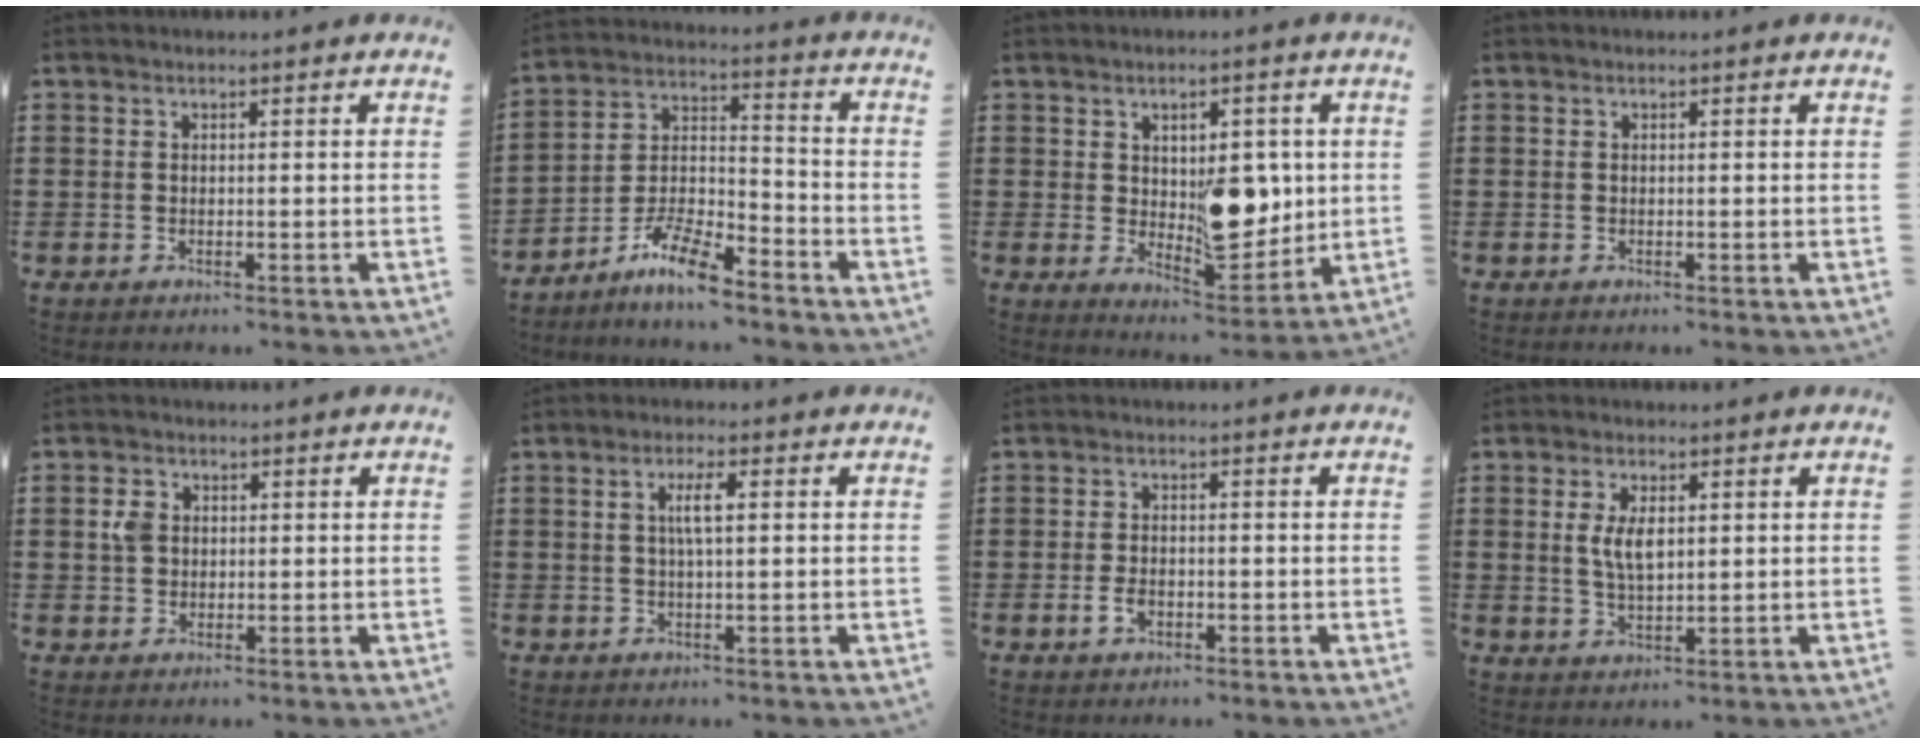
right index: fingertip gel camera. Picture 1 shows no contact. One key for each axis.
{"total": 8.2, "fx": -6.7, "fy": 1.8, "fz": 4.3, "tx": -0.095, "ty": 0.011, "tz": -0.129}
{"total": 9.6, "fx": 0.8, "fy": 5.8, "fz": 7.6, "tx": -0.094, "ty": -0.002, "tz": 0.014}
{"total": 0.0}
{"total": 2.8, "fx": 0.5, "fy": 2.3, "fz": 1.6, "tx": -0.047, "ty": 0.008, "tz": 0.006}
{"total": 3.1, "fx": 0.4, "fy": 0.4, "fz": 3.1, "tx": -0.060, "ty": 0.001, "tz": 0.003}
{"total": 2.3, "fx": -0.9, "fy": 1.3, "fz": 1.7, "tx": -0.039, "ty": -0.001, "tz": -0.019}
{"total": 4.4, "fx": 0.9, "fy": 1.9, "fz": 3.9, "tx": -0.082, "ty": 0.005, "tz": 0.015}